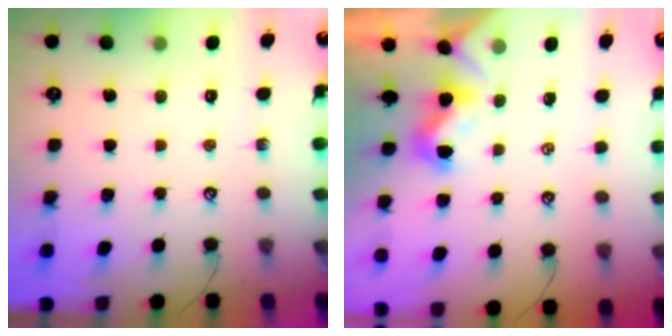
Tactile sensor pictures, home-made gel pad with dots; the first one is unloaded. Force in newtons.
{"total": 1.3, "press": 1.2, "slide": 0.6}